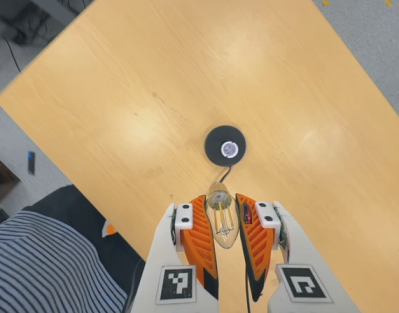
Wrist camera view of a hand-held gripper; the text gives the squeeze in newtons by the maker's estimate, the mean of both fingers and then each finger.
{"total": 22.9, "left": 26.5, "right": 19.3}